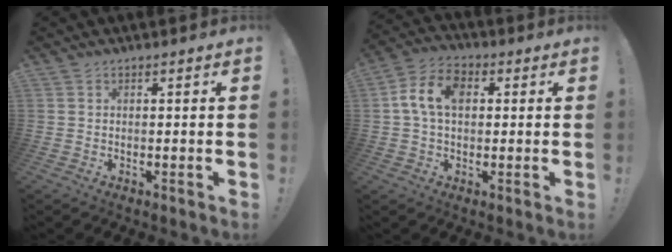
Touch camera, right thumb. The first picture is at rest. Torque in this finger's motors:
{"motor_torque": [0.28, 0.28, 0.10, 0.05, 0.01]}